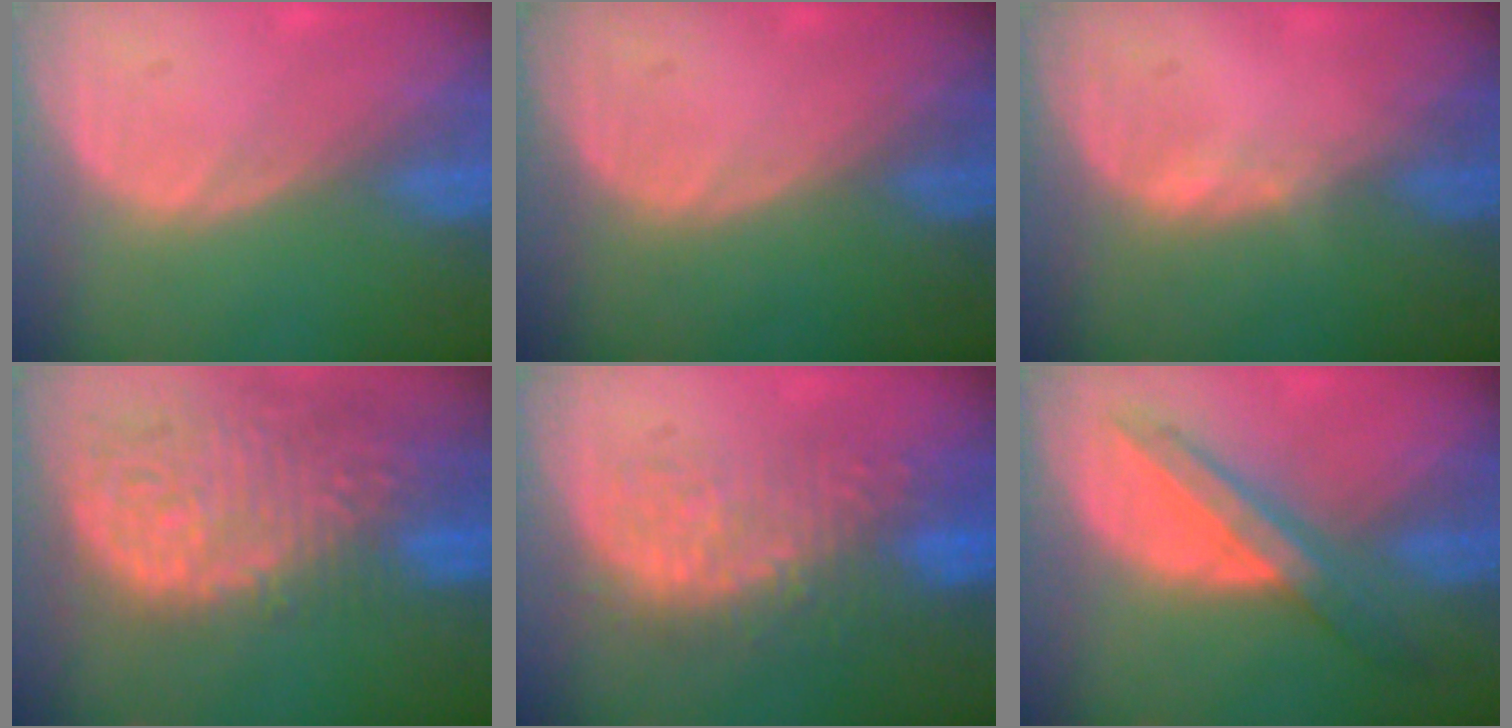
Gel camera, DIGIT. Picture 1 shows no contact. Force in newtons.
{"total": 0.0}
{"total": 0.6, "press": 0.5, "slide": 0.4}
{"total": 14.7, "press": 12.1, "slide": 8.4}
{"total": 11.0, "press": 9.6, "slide": 5.5}
{"total": 6.2, "press": 6.1, "slide": 0.5}